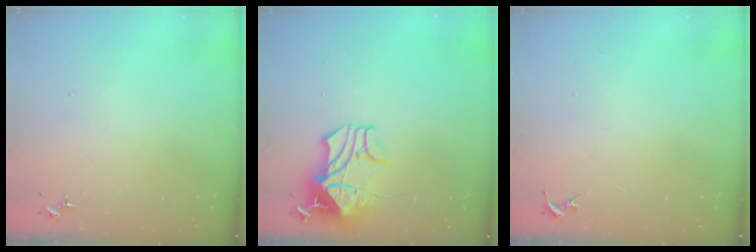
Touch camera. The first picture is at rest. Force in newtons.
{"total": 18.0, "press": 18.0, "slide": 0.2}
{"total": 0.0}